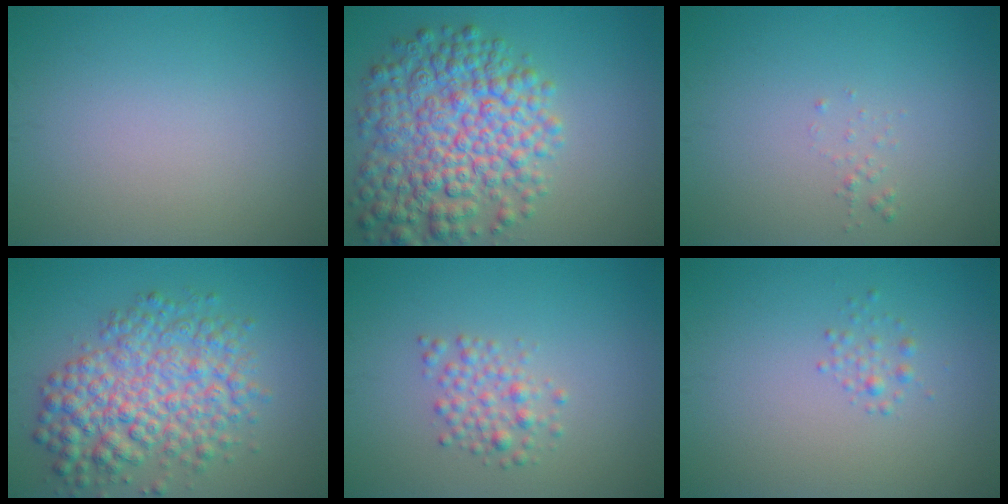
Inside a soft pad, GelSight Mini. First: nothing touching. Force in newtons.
{"total": 9.1, "press": 9.1, "slide": 0.3}
{"total": 0.6, "press": 0.6, "slide": 0.1}
{"total": 7.4, "press": 7.4, "slide": 0.1}
{"total": 2.2, "press": 2.2, "slide": 0.0}
{"total": 1.0, "press": 1.0, "slide": 0.0}